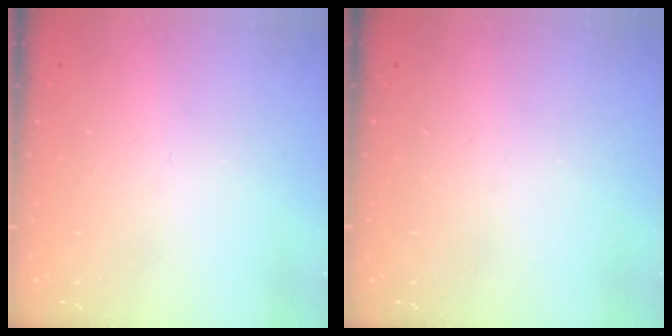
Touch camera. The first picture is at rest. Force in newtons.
{"total": 0.0}